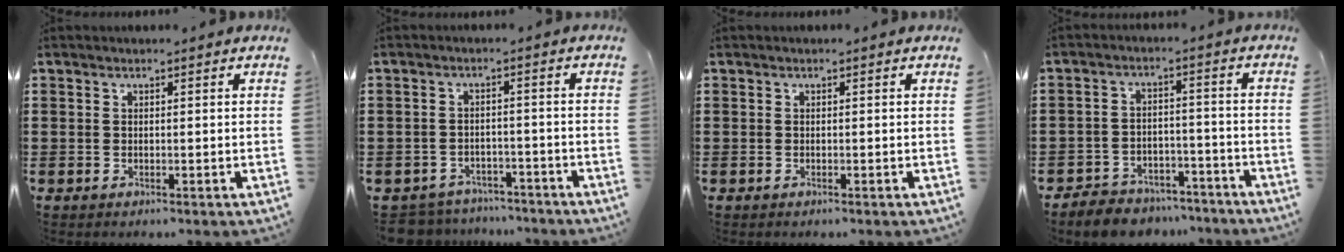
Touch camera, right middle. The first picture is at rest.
{"total": 3.9, "force": [-3.9, 0.4, -0.2], "torque": [-0.011, -0.003, -0.086]}
{"total": 0.0}
{"total": 6.0, "force": [-5.9, 1.1, 0.5], "torque": [-0.010, 0.014, -0.117]}